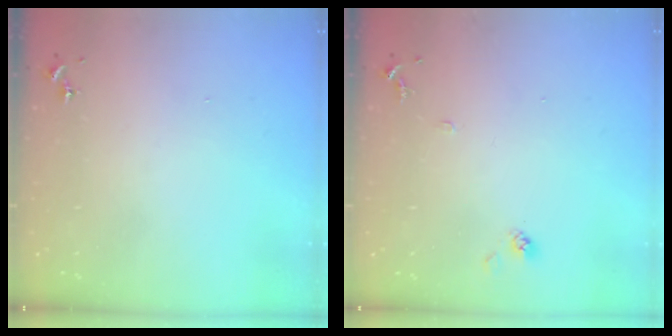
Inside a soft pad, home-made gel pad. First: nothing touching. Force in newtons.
{"total": 7.8, "press": 7.7, "slide": 0.6}